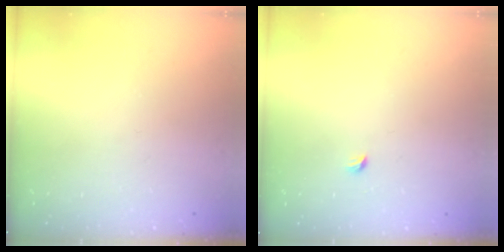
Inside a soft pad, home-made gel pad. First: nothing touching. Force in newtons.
{"total": 2.7, "press": 2.6, "slide": 0.6}